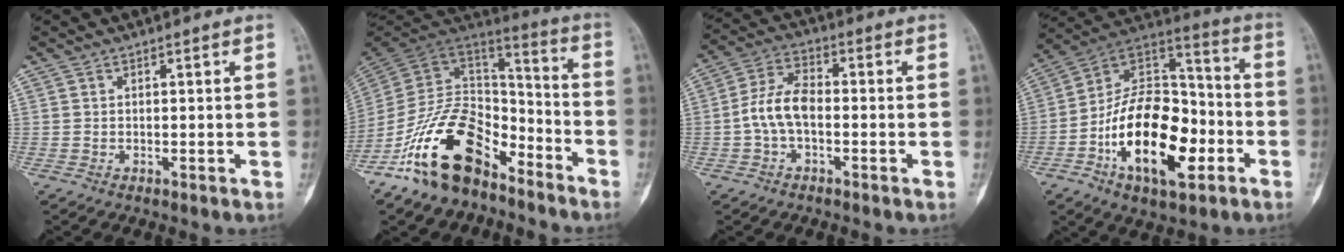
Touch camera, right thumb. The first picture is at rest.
{"total": 21.4, "force": [-13.2, 11.5, 12.3], "torque": [-0.196, 0.098, -0.240]}
{"total": 7.9, "force": [-1.4, 4.3, 6.4], "torque": [-0.129, 0.027, -0.034]}
{"total": 23.7, "force": [-7.6, 12.5, 18.7], "torque": [-0.287, 0.054, -0.123]}